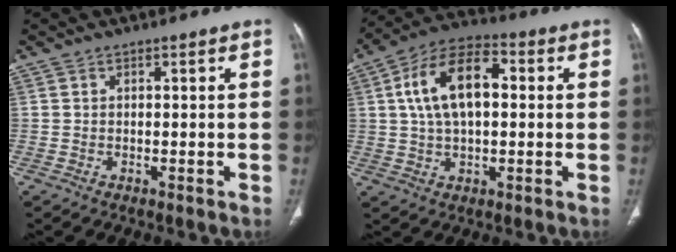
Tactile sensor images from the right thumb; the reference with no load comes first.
{"total": 14.2, "force": [2.3, 7.8, 11.6], "torque": [-0.207, 0.025, 0.033]}